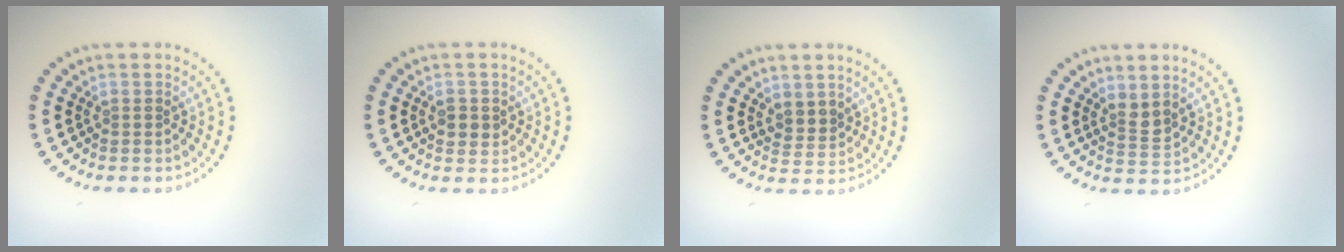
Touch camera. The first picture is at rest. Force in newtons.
{"total": 1.7, "press": 1.7, "slide": 0.2}
{"total": 1.9, "press": 1.4, "slide": 1.3}
{"total": 1.7, "press": 1.3, "slide": 1.2}